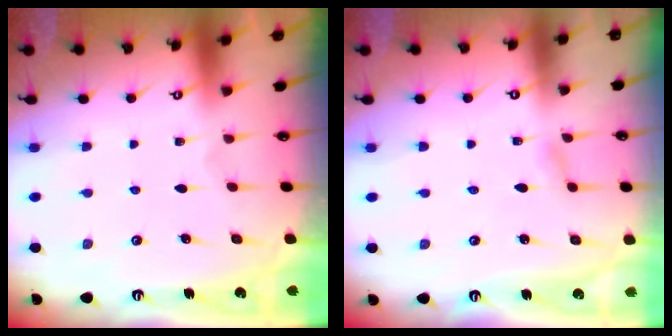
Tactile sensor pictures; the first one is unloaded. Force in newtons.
{"total": 2.1, "press": 2.0, "slide": 0.2}